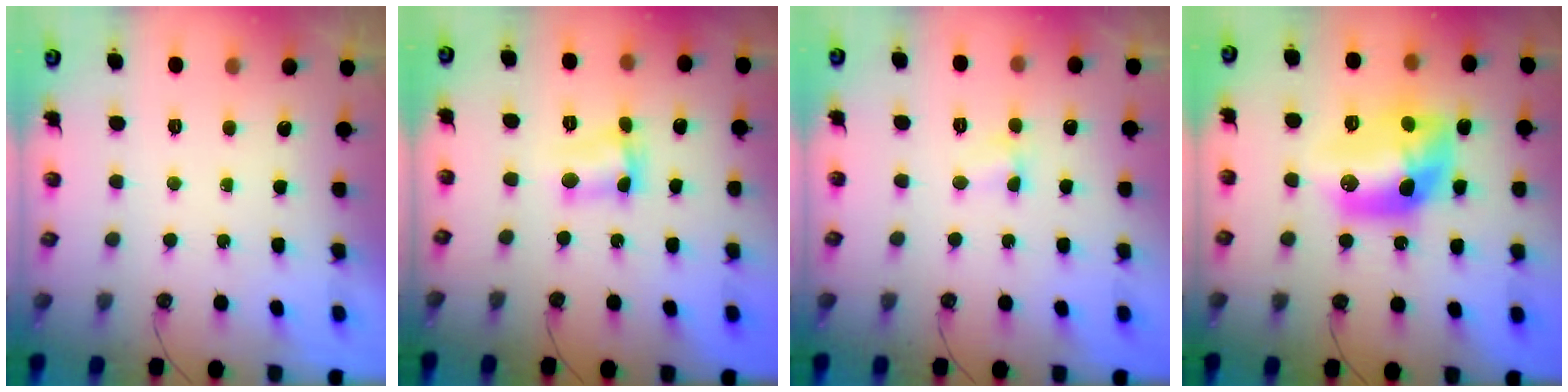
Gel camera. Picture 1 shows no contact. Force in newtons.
{"total": 4.4, "press": 4.3, "slide": 1.0}
{"total": 4.7, "press": 4.6, "slide": 0.6}
{"total": 15.9, "press": 15.8, "slide": 1.4}